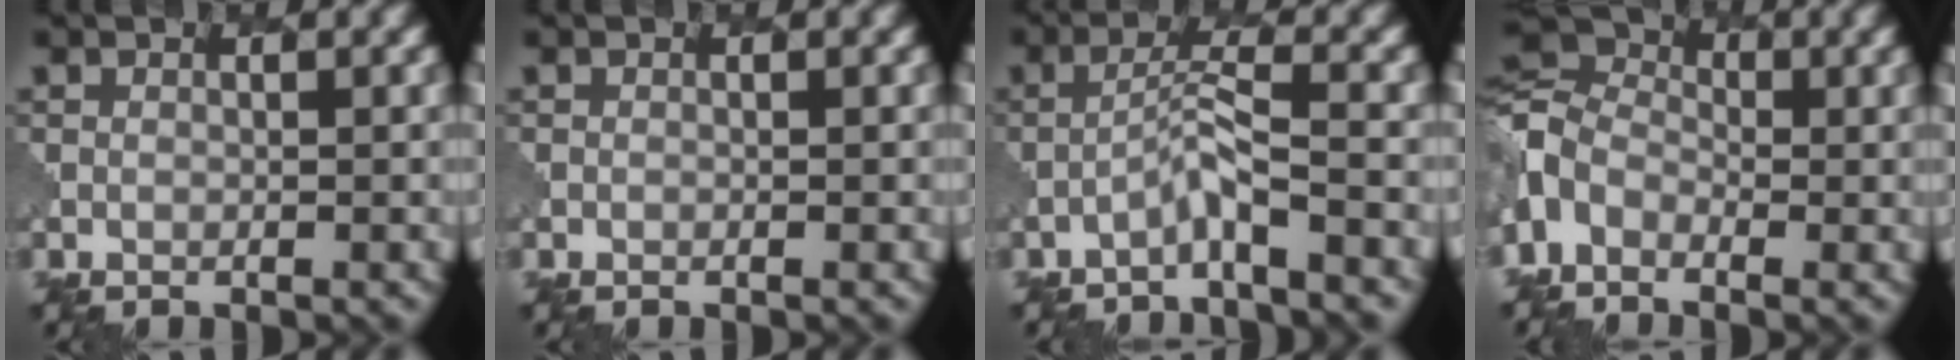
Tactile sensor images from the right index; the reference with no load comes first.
{"total": 0.0}
{"total": 2.4, "force": [-1.5, -0.2, 1.8], "torque": [-0.038, 0.013, -0.036]}
{"total": 5.5, "force": [-1.4, 4.0, 3.5], "torque": [-0.073, 0.006, -0.046]}